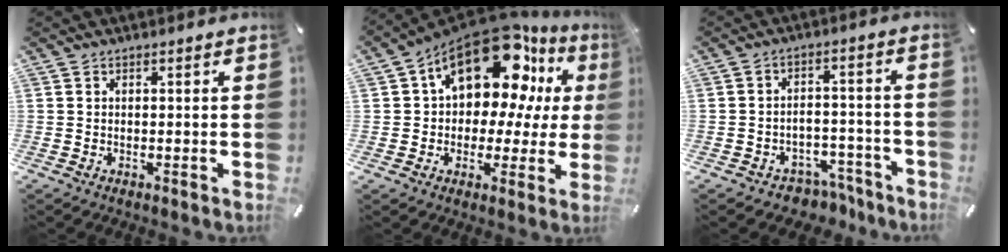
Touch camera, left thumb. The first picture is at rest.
{"total": 20.6, "force": [10.4, 11.3, 13.8], "torque": [-0.236, -0.070, 0.173]}
{"total": 5.2, "force": [-3.3, 3.9, 1.2], "torque": [-0.016, 0.025, -0.058]}